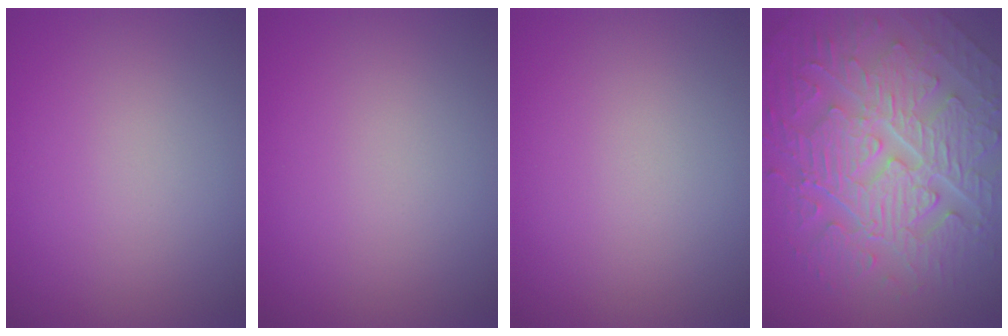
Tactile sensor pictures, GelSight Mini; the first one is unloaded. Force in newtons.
{"total": 0.0}
{"total": 0.0}
{"total": 9.9, "press": 6.6, "slide": 7.3}